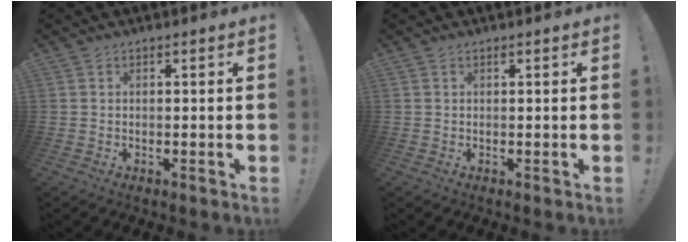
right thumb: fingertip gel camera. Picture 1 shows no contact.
{"total": 0.0}